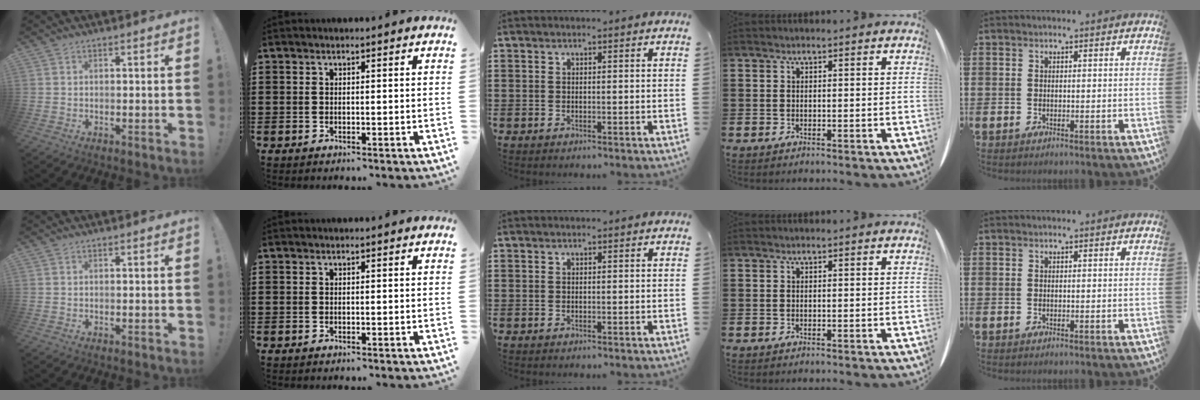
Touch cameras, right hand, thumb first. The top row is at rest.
{}